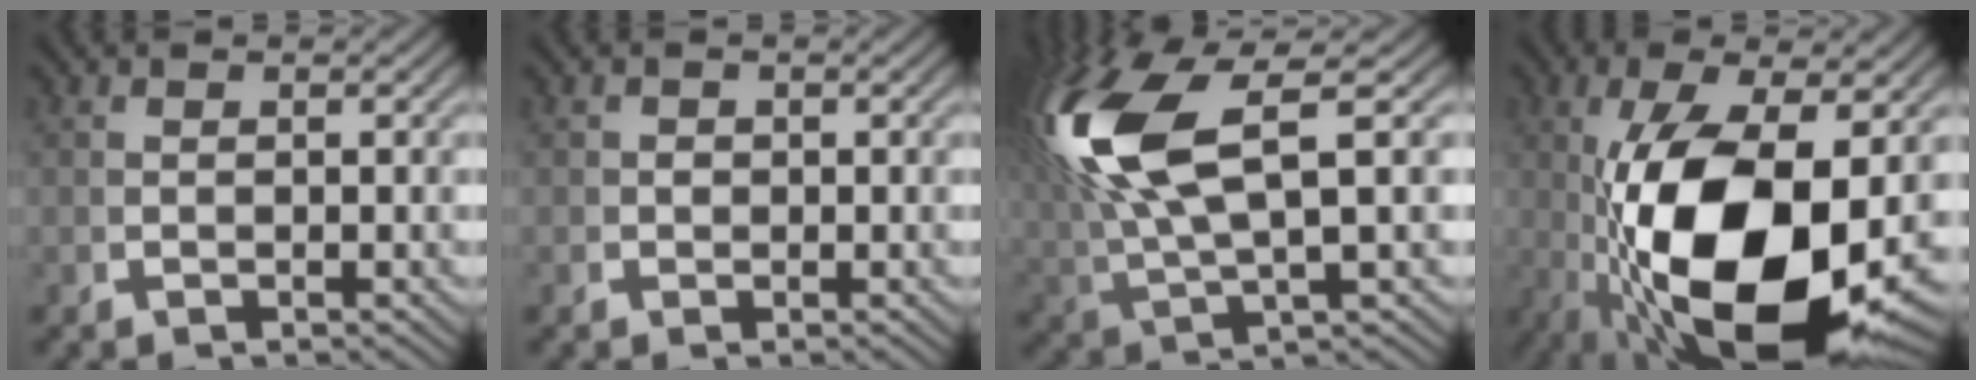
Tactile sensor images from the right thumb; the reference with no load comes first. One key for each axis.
{"total": 0.6, "fx": 0.0, "fy": 0.5, "fz": -0.2, "tx": 0.005, "ty": -0.009, "tz": 0.002}
{"total": 11.3, "fx": 1.5, "fy": 6.3, "fz": 9.3, "tx": -0.203, "ty": -0.017, "tz": 0.039}
{"total": 20.2, "fx": -2.7, "fy": 10.5, "fz": 17.0, "tx": -0.312, "ty": -0.059, "tz": 0.000}